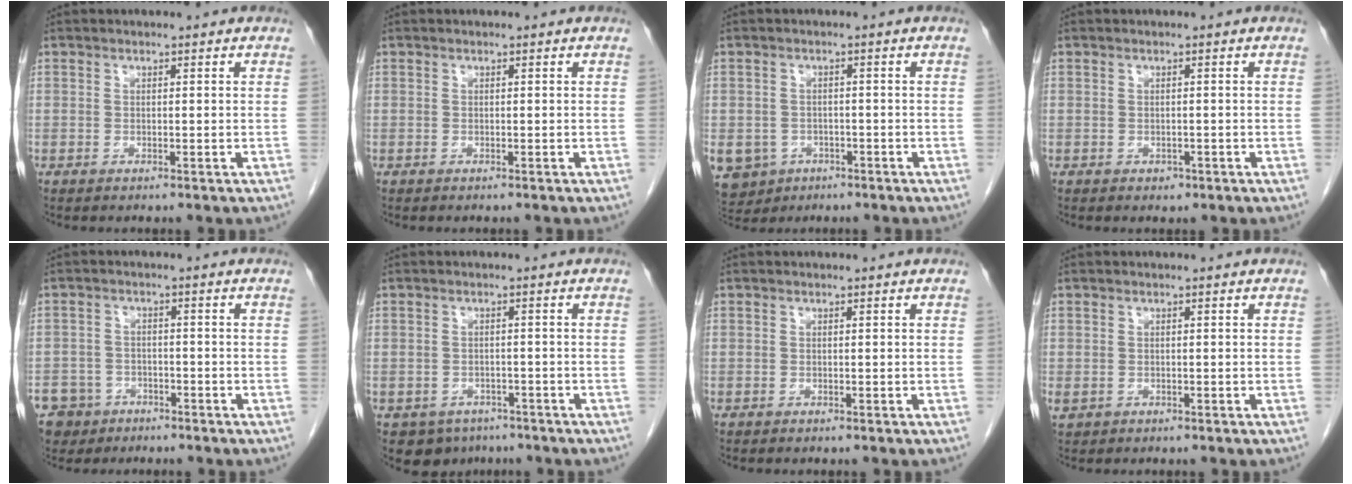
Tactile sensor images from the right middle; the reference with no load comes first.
{"total": 0.0}
{"total": 9.1, "force": [-4.4, 7.6, 2.5], "torque": [-0.071, 0.002, -0.058]}
{"total": 0.9, "force": [-0.5, 0.7, 0.3], "torque": [-0.007, 0.001, -0.003]}
{"total": 8.4, "force": [-5.2, 6.4, 1.5], "torque": [-0.046, 0.002, -0.085]}
{"total": 5.1, "force": [-3.5, 3.7, 0.8], "torque": [-0.008, 0.006, -0.045]}
{"total": 0.0}
{"total": 1.3, "force": [-0.3, 1.1, 0.6], "torque": [-0.014, 0.001, 0.004]}